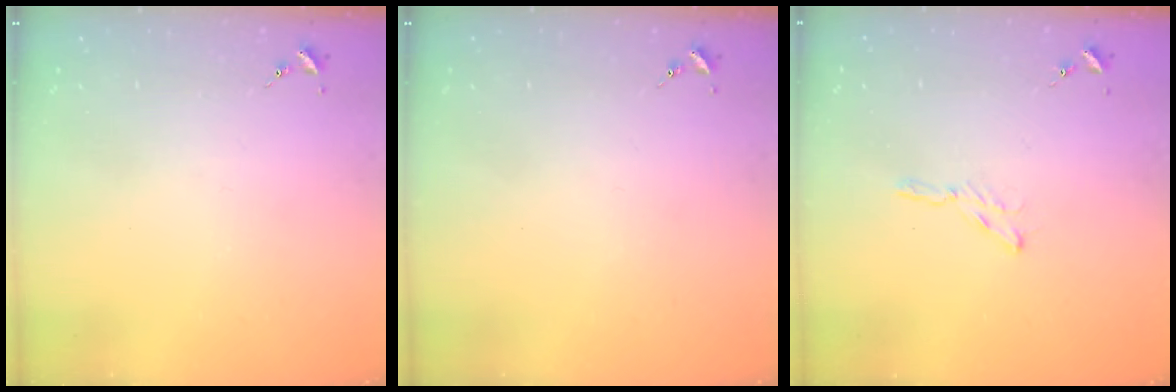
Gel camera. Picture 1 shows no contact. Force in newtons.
{"total": 0.0}
{"total": 2.9, "press": 2.9, "slide": 0.3}